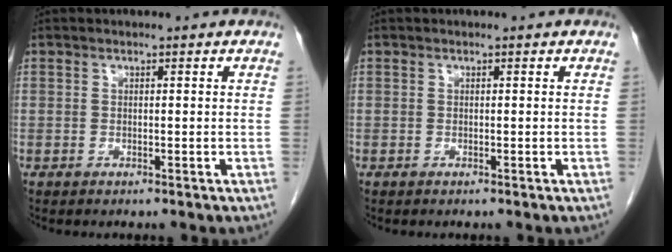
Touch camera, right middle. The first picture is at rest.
{"total": 0.0}